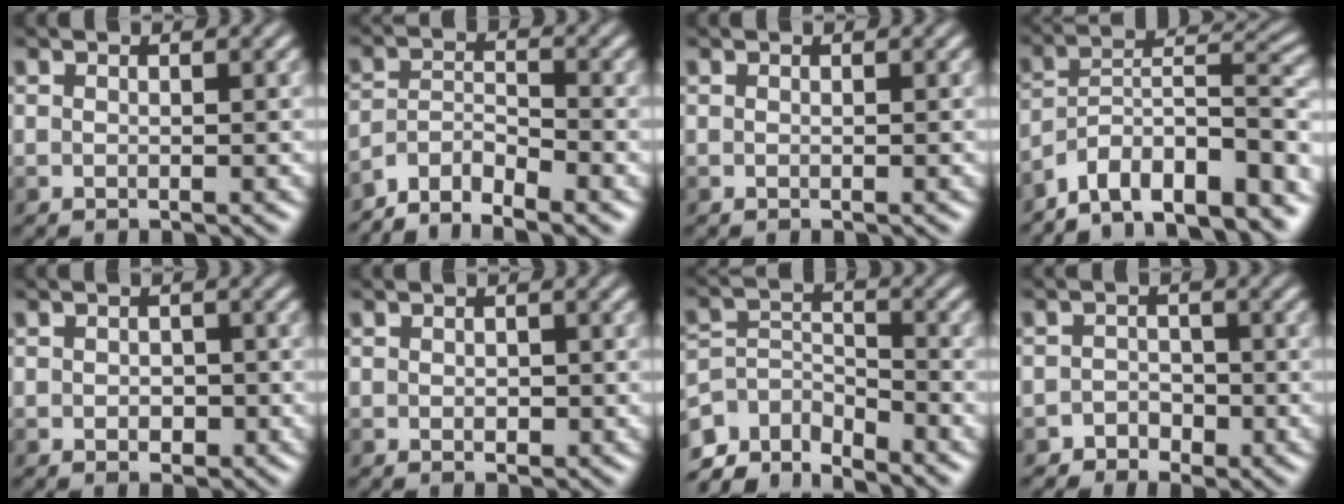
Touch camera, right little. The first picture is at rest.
{"total": 5.1, "force": [-4.1, 1.6, 2.4], "torque": [-0.036, -0.002, -0.082]}
{"total": 0.0}
{"total": 12.1, "force": [-9.2, 3.9, 6.8], "torque": [-0.108, 0.015, -0.148]}
{"total": 1.5, "force": [-0.3, 1.0, 1.0], "torque": [-0.013, -0.004, -0.006]}
{"total": 0.9, "force": [-0.1, 0.6, 0.6], "torque": [-0.007, -0.003, -0.001]}
{"total": 5.3, "force": [-4.4, 2.0, 2.1], "torque": [-0.036, -0.005, -0.085]}
{"total": 1.8, "force": [-1.1, 1.4, 0.2], "torque": [0.009, 0.004, -0.022]}